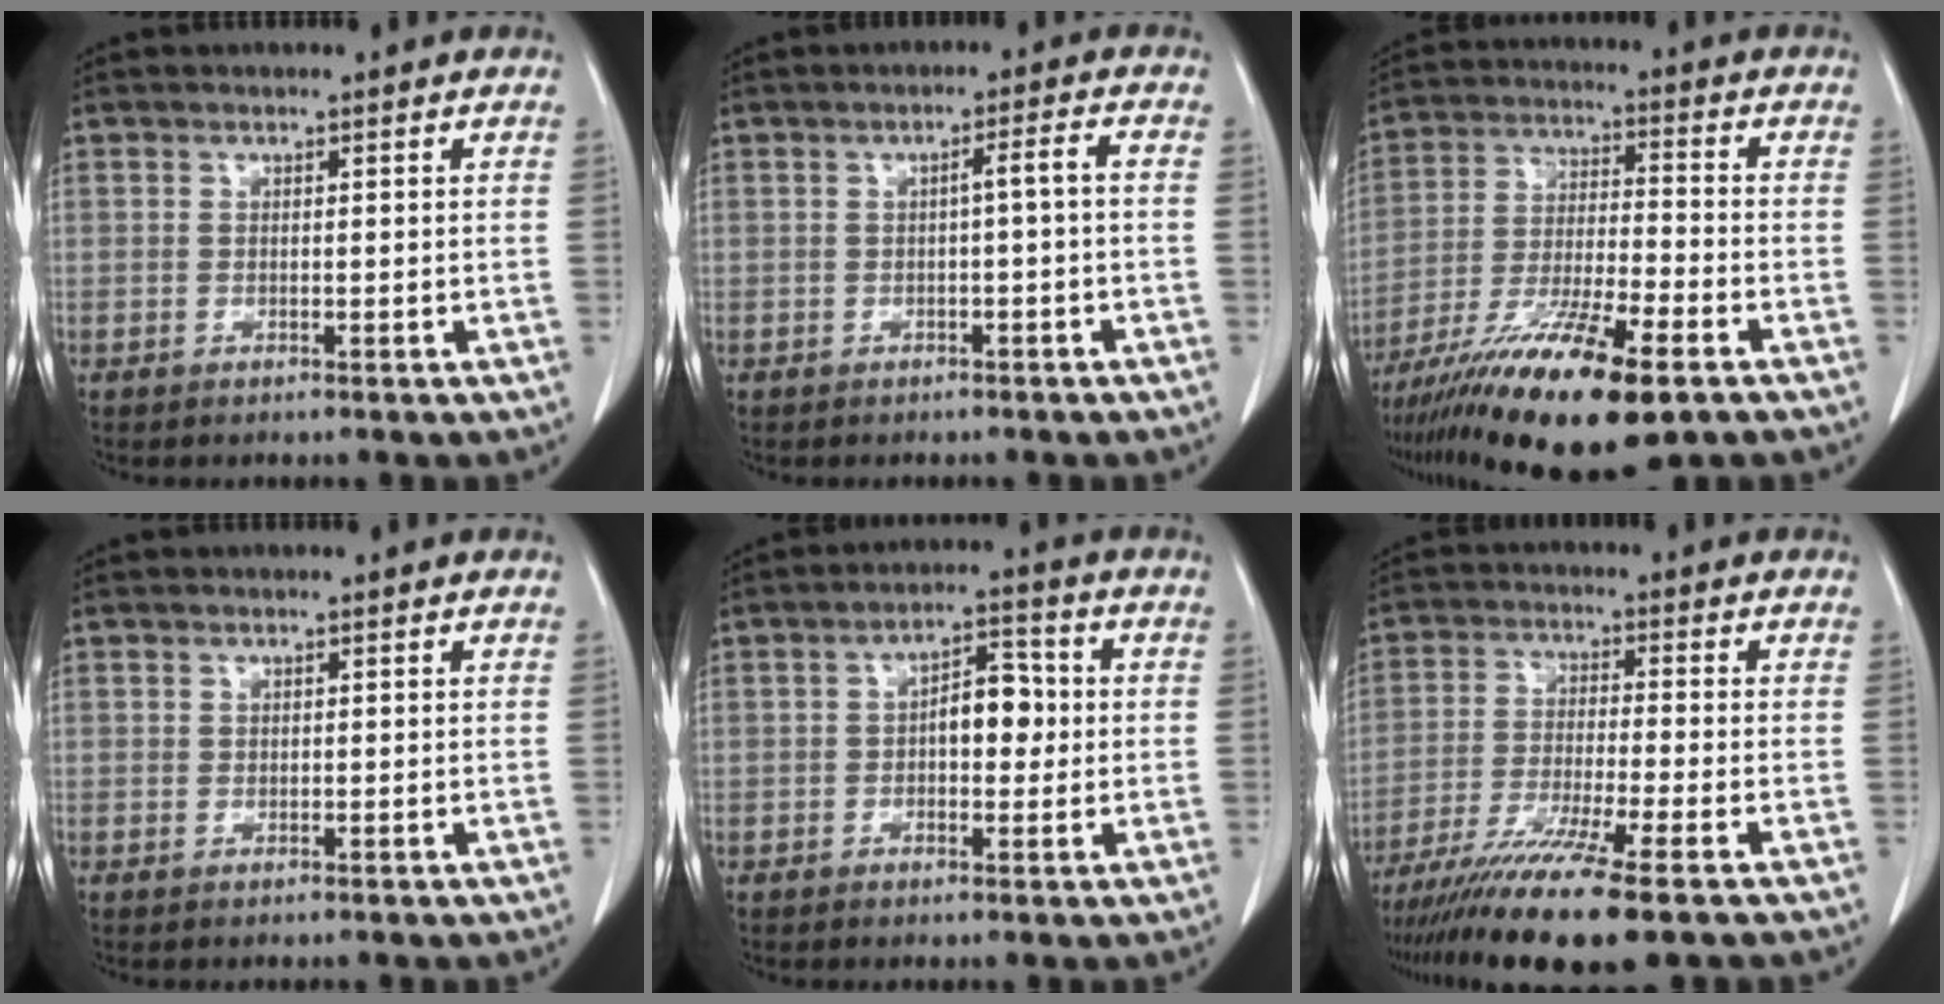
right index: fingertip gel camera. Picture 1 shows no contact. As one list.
[{"total": 2.4, "force": [-0.5, -0.1, 2.3], "torque": [-0.034, 0.006, -0.008]}, {"total": 17.1, "force": [-10.9, 2.3, 13.0], "torque": [-0.236, -0.040, -0.195]}, {"total": 0.0}, {"total": 5.7, "force": [0.2, 2.7, 5.0], "torque": [-0.074, 0.021, 0.003]}, {"total": 12.8, "force": [-9.4, -0.7, 8.7], "torque": [-0.156, -0.036, -0.158]}]